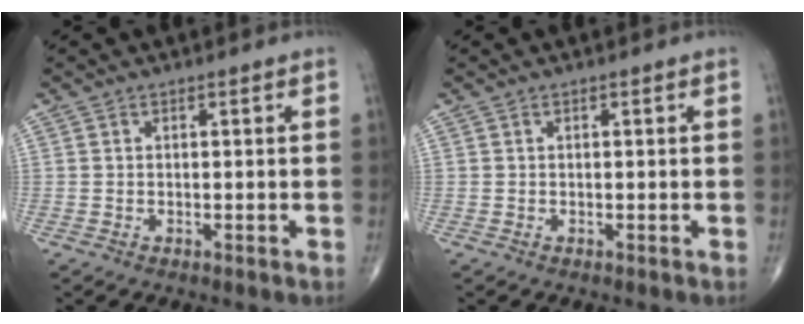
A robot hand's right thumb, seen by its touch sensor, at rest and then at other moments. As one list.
[{"total": 0.0}]